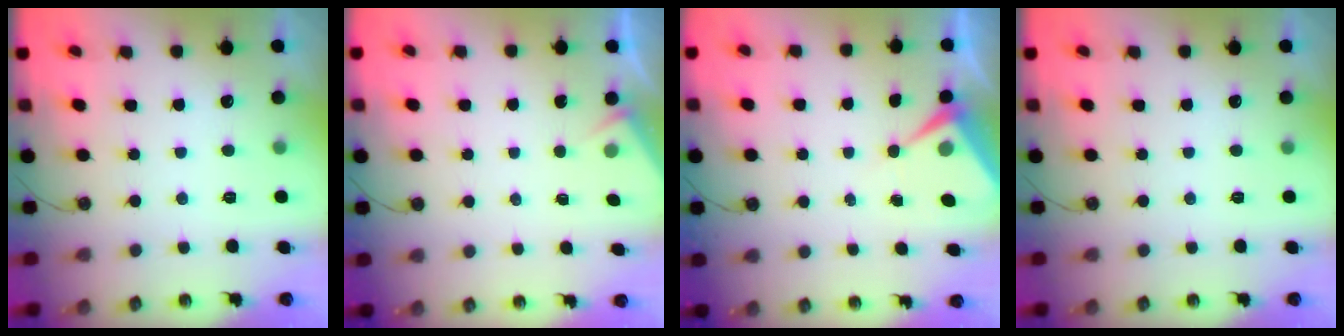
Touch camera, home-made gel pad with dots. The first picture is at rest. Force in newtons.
{"total": 2.9, "press": 2.9, "slide": 0.4}
{"total": 5.6, "press": 5.6, "slide": 0.7}
{"total": 0.0}